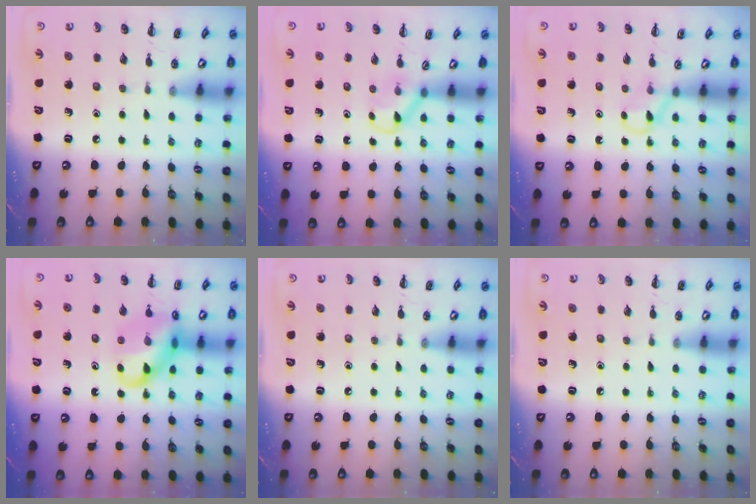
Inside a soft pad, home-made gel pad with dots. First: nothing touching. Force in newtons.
{"total": 2.9, "press": 2.7, "slide": 1.2}
{"total": 3.7, "press": 3.4, "slide": 1.4}
{"total": 13.8, "press": 13.6, "slide": 2.1}
{"total": 0.0}
{"total": 0.0}